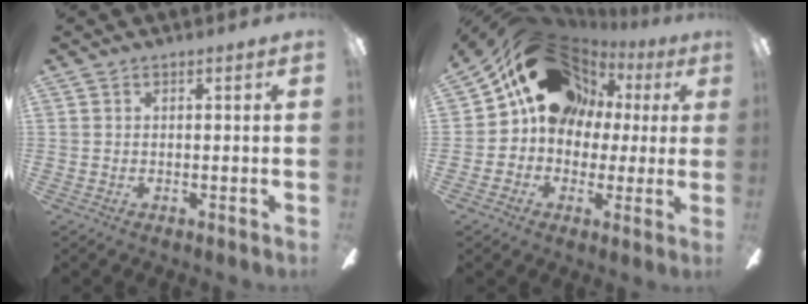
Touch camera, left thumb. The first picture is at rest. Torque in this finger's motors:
{"motor_torque": [2.44, 2.57, 1.78, -0.99, 0.51]}